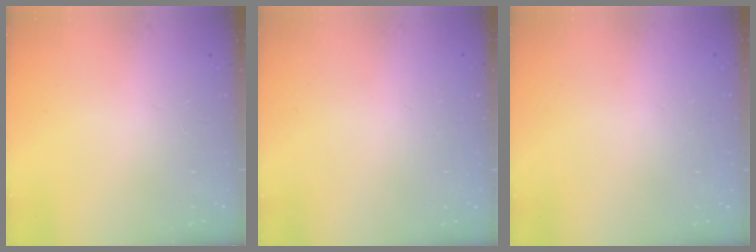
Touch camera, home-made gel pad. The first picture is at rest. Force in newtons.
{"total": 0.0}
{"total": 0.0}